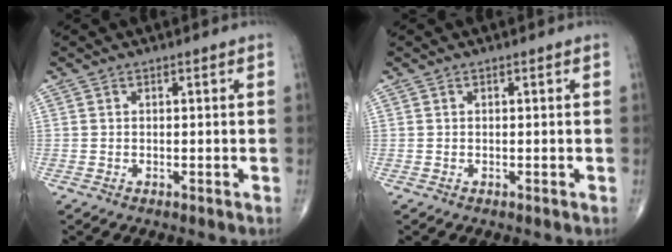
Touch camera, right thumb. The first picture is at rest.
{"total": 0.0}